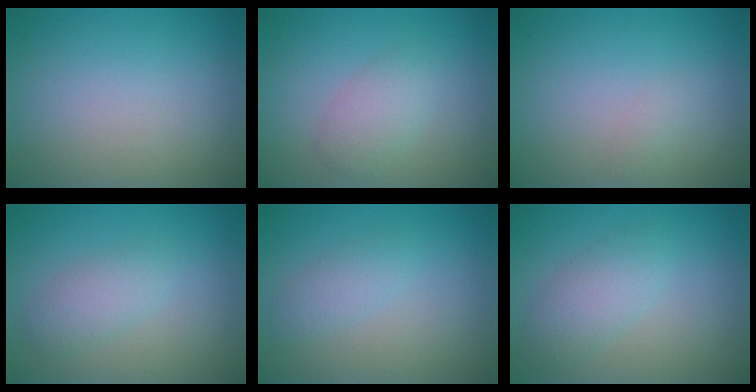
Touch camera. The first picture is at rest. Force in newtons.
{"total": 2.4, "press": 2.4, "slide": 0.1}
{"total": 0.7, "press": 0.7, "slide": 0.0}
{"total": 2.4, "press": 2.4, "slide": 0.2}
{"total": 1.5, "press": 1.5, "slide": 0.0}
{"total": 2.8, "press": 2.8, "slide": 0.1}